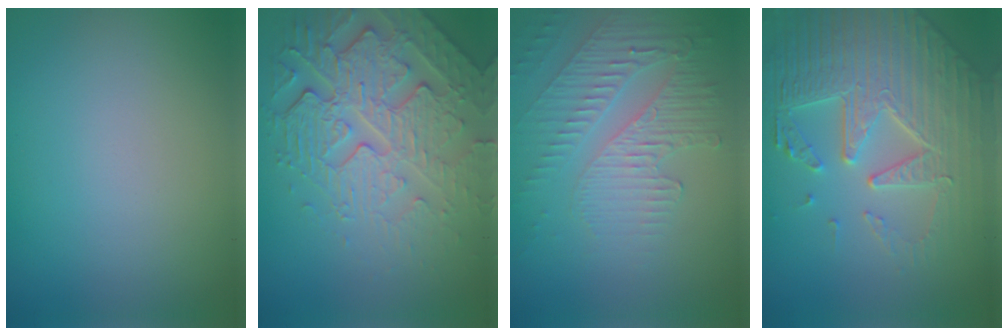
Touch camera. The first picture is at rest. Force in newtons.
{"total": 5.8, "press": 5.0, "slide": 2.9}
{"total": 5.8, "press": 3.4, "slide": 4.7}
{"total": 8.1, "press": 6.0, "slide": 5.4}